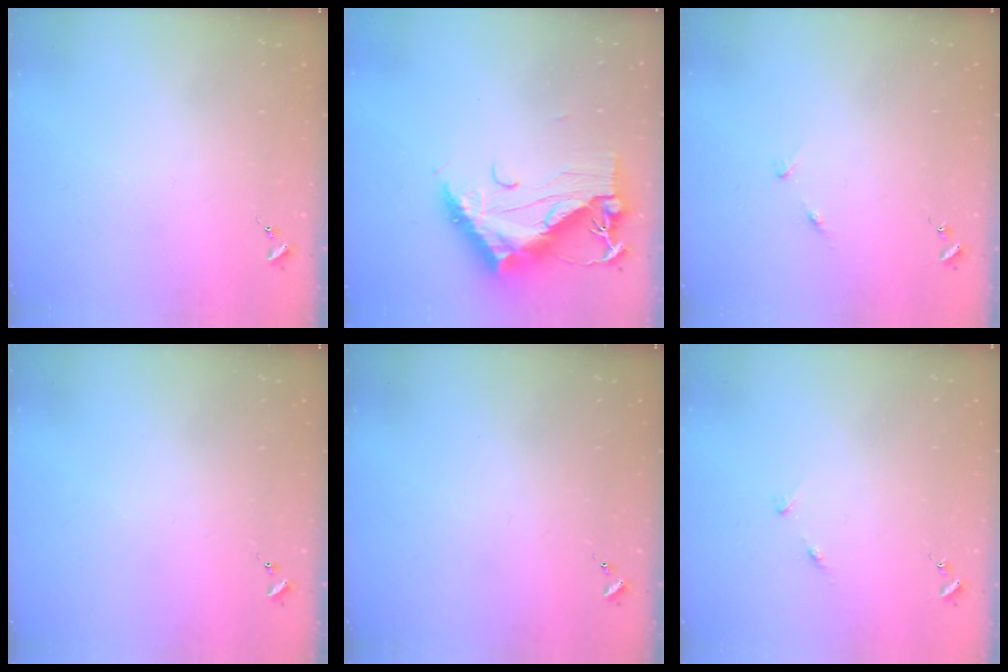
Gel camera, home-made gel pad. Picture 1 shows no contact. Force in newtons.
{"total": 17.0, "press": 17.0, "slide": 1.4}
{"total": 5.1, "press": 5.1, "slide": 0.6}
{"total": 0.0}
{"total": 0.0}
{"total": 5.1, "press": 5.1, "slide": 0.6}